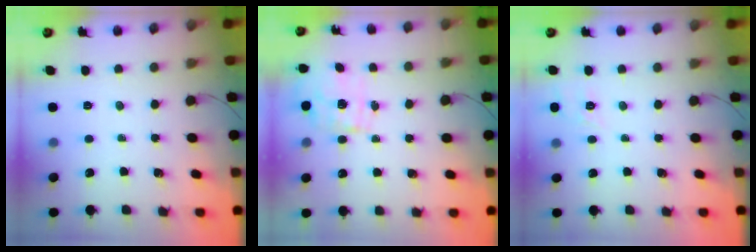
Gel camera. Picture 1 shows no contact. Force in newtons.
{"total": 2.2, "press": 2.2, "slide": 0.4}
{"total": 5.9, "press": 5.7, "slide": 1.5}